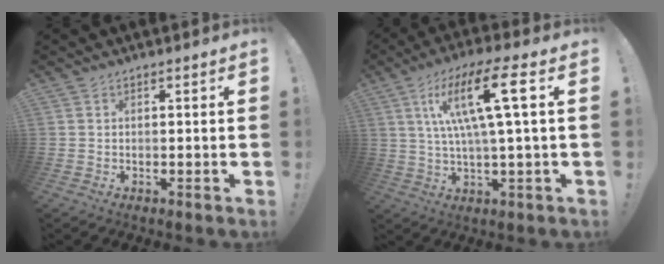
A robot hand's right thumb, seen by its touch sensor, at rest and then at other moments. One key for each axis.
{"total": 15.8, "fx": 4.2, "fy": 2.3, "fz": 15.1, "tx": -0.261, "ty": 0.000, "tz": 0.050}